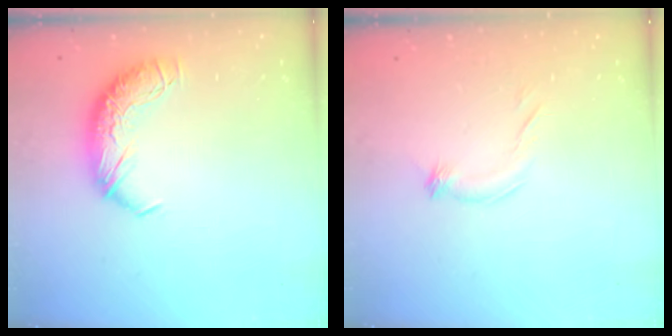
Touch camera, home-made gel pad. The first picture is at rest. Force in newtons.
{"total": 6.2, "press": 6.1, "slide": 1.1}